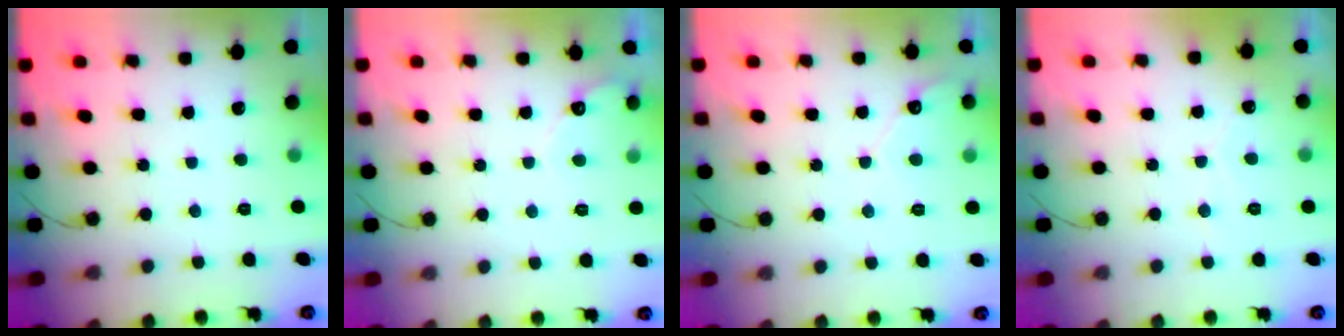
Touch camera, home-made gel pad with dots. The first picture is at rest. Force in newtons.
{"total": 3.5, "press": 3.5, "slide": 0.2}
{"total": 5.5, "press": 5.5, "slide": 0.5}
{"total": 3.0, "press": 3.0, "slide": 0.1}